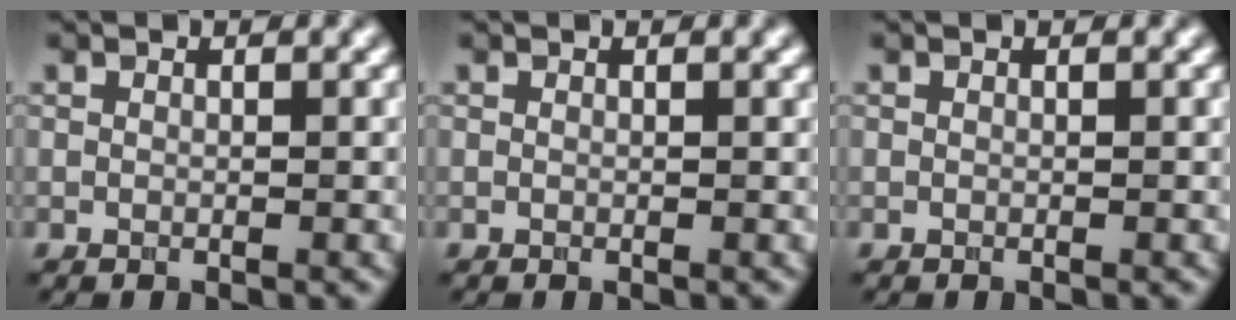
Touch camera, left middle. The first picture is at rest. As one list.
[{"total": 0.0}, {"total": 0.0}]